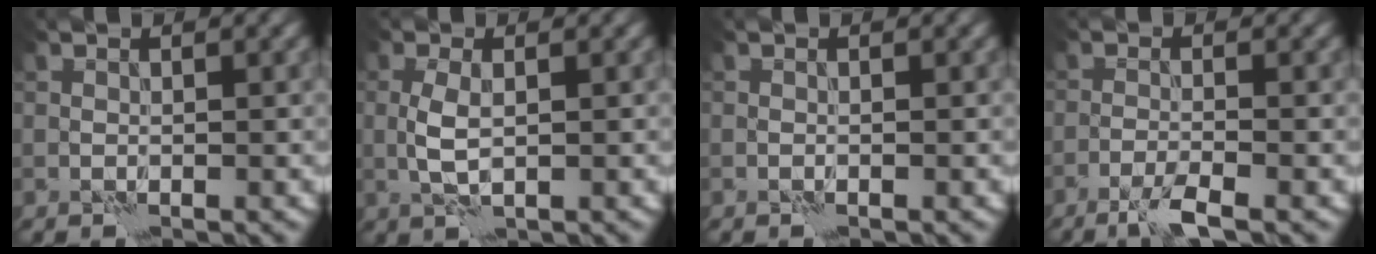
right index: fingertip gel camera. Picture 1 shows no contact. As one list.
[{"total": 2.6, "force": [-0.1, 1.0, 2.4], "torque": [-0.057, 0.001, -0.002]}, {"total": 0.0}, {"total": 2.8, "force": [-1.8, 0.3, 2.1], "torque": [-0.038, 0.001, -0.043]}]